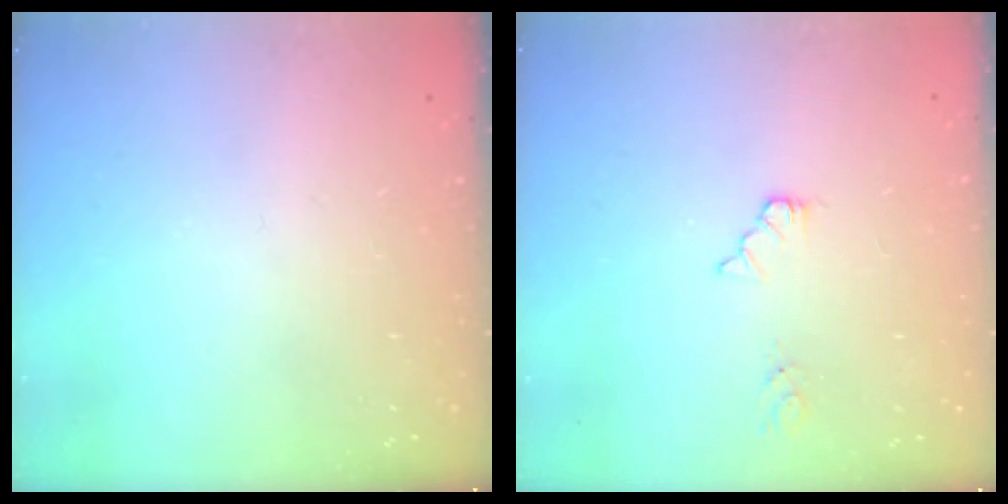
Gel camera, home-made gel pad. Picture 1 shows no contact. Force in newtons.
{"total": 4.1, "press": 4.1, "slide": 0.4}